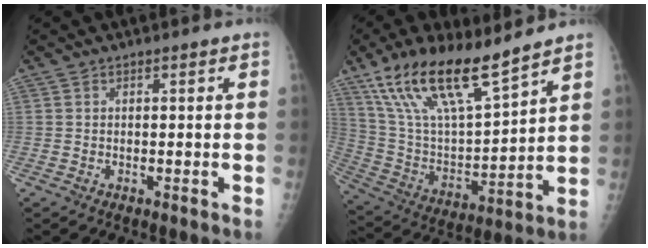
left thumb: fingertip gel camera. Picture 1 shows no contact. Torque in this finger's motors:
{"motor_torque": [0.99, 0.94, 1.43, -1.34, 0.56]}